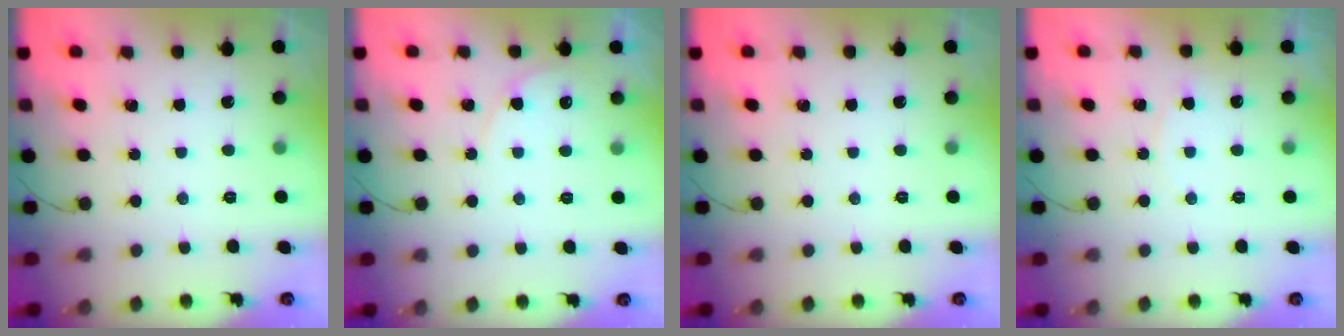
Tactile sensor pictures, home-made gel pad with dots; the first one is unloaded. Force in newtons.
{"total": 3.6, "press": 3.6, "slide": 0.5}
{"total": 0.0}
{"total": 2.7, "press": 2.7, "slide": 0.3}